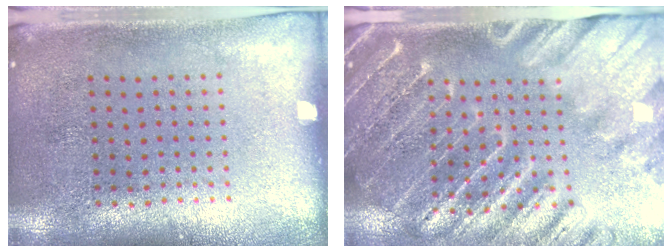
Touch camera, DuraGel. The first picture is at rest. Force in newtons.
{"total": 3.9, "press": 3.6, "slide": 1.7}